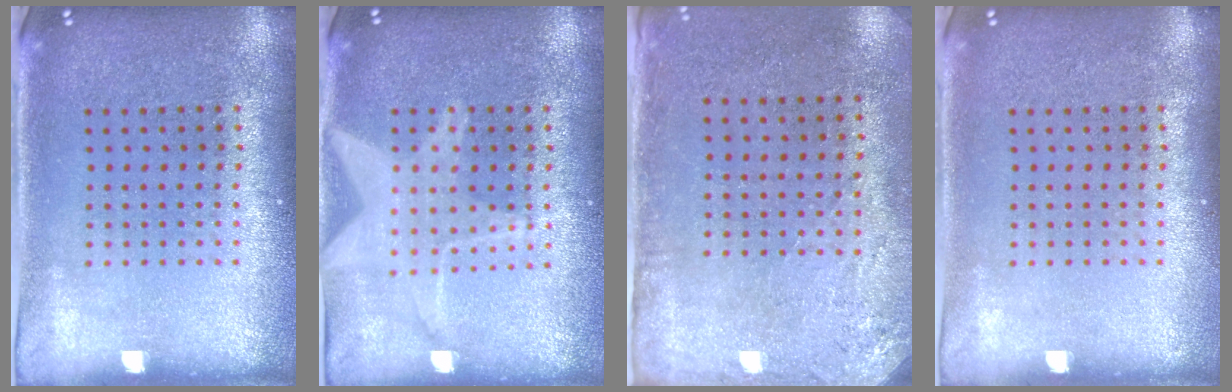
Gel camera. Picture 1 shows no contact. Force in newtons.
{"total": 1.6, "press": 1.6, "slide": 0.2}
{"total": 2.8, "press": 2.3, "slide": 1.6}
{"total": 0.0}